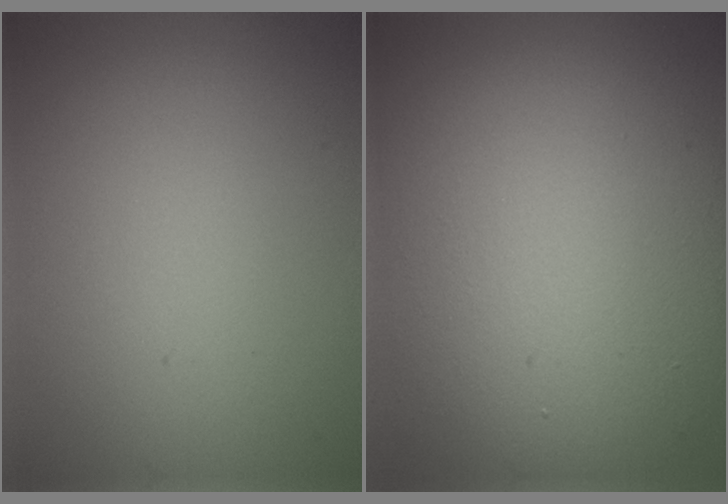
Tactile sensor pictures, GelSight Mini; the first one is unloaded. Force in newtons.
{"total": 14.4, "press": 14.4, "slide": 0.9}